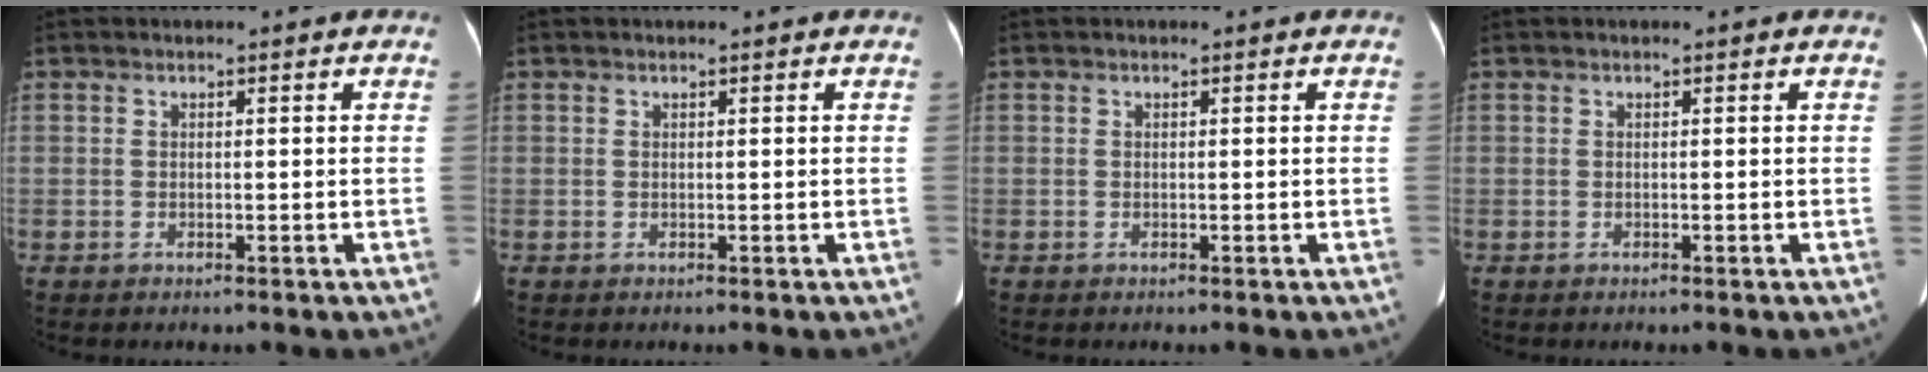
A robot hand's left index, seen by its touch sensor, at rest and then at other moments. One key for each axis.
{"total": 0.0}
{"total": 0.0}
{"total": 0.0}